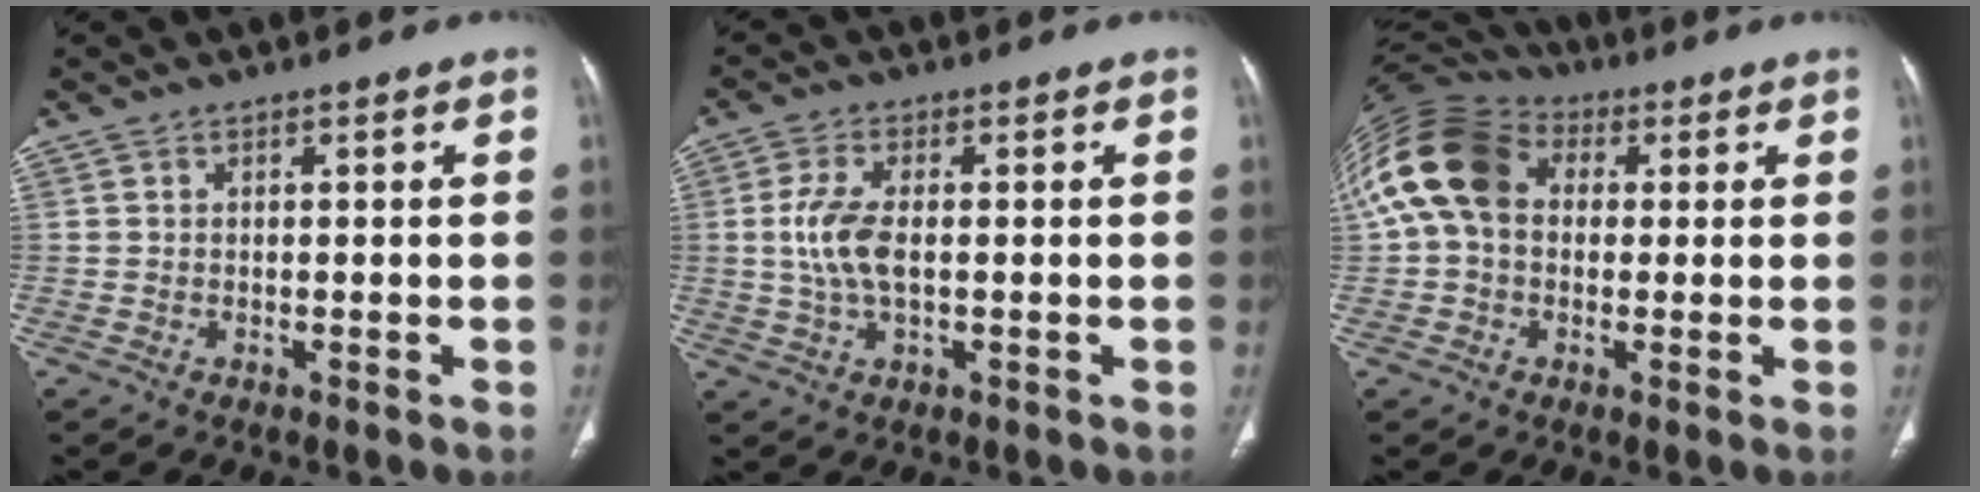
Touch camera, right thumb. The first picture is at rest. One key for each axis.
{"total": 6.9, "fx": 0.2, "fy": 3.1, "fz": 6.1, "tx": -0.140, "ty": 0.002, "tz": 0.002}
{"total": 17.1, "fx": 2.7, "fy": 12.7, "fz": 11.1, "tx": -0.231, "ty": 0.044, "tz": 0.040}